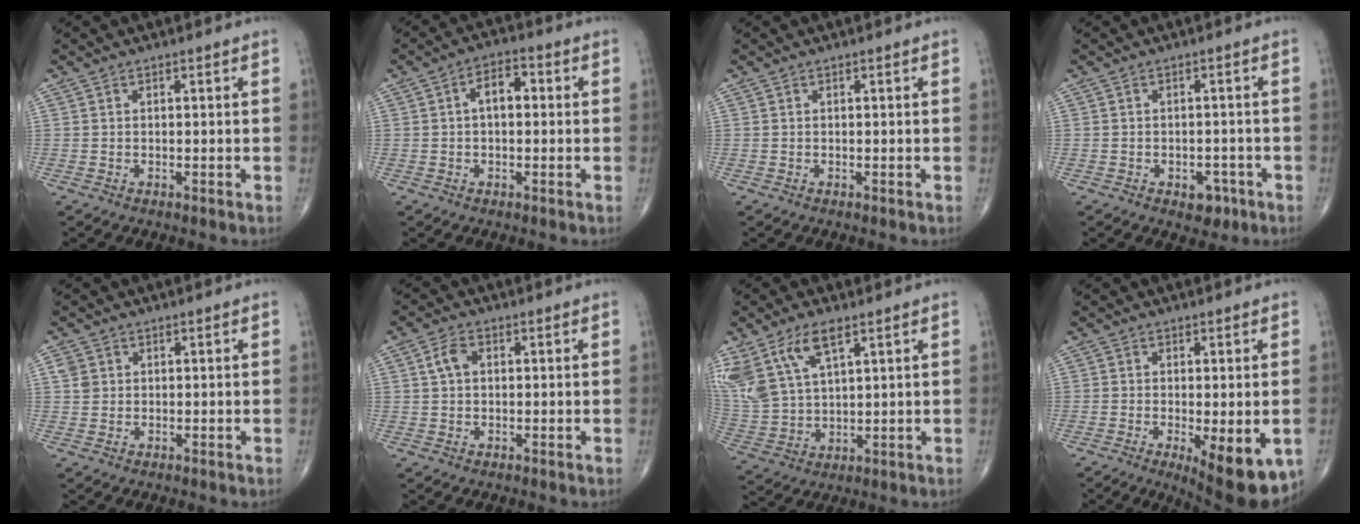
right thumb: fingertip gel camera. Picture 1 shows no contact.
{"total": 5.4, "force": [0.5, 3.1, 4.4], "torque": [-0.063, 0.020, 0.001]}
{"total": 0.0}
{"total": 4.1, "force": [-2.0, 2.7, 2.3], "torque": [-0.011, 0.011, -0.022]}
{"total": 2.3, "force": [0.7, 2.0, 0.8], "torque": [-0.008, -0.001, 0.015]}
{"total": 3.6, "force": [0.8, 2.4, 2.6], "torque": [-0.052, 0.008, 0.013]}
{"total": 14.6, "force": [7.9, 7.1, 10.0], "torque": [-0.219, -0.018, 0.164]}
{"total": 12.0, "force": [-4.4, 4.2, 10.3], "torque": [-0.129, -0.016, -0.054]}